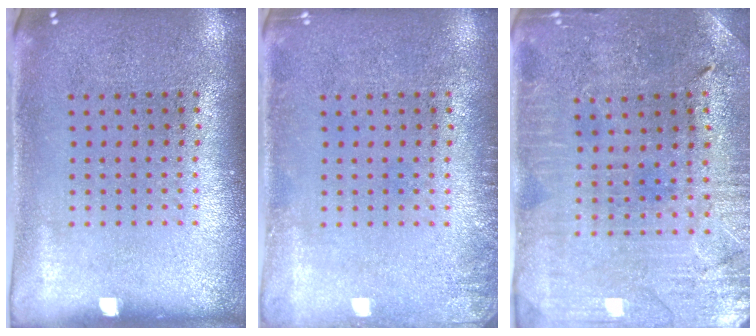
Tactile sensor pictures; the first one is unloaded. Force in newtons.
{"total": 1.1, "press": 1.1, "slide": 0.2}
{"total": 1.0, "press": 0.9, "slide": 0.2}